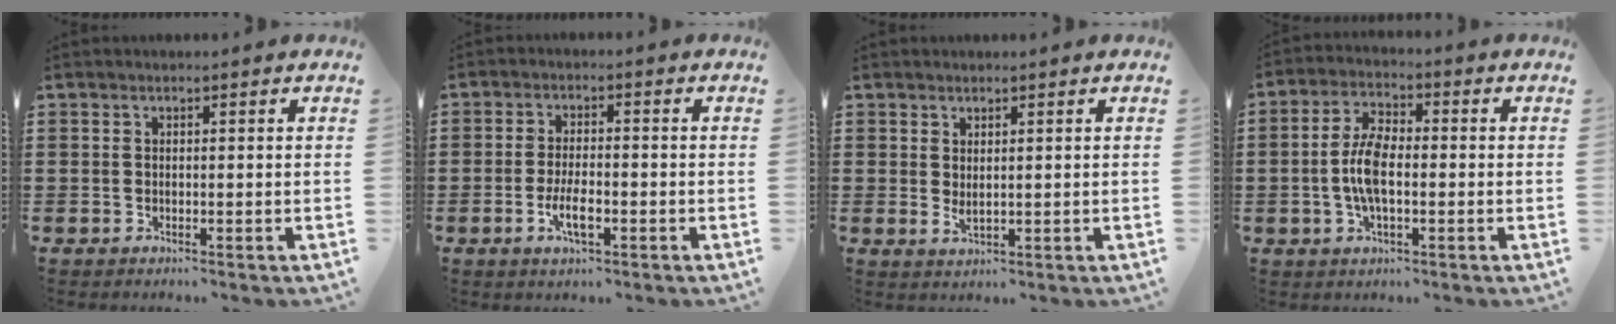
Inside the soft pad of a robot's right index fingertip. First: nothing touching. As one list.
[{"total": 4.6, "force": [-1.9, 1.5, 4.0], "torque": [-0.079, -0.001, -0.036]}, {"total": 1.4, "force": [0.9, 0.3, 1.1], "torque": [-0.021, -0.002, 0.018]}, {"total": 6.9, "force": [-0.9, 3.1, 6.1], "torque": [-0.137, 0.001, -0.024]}]